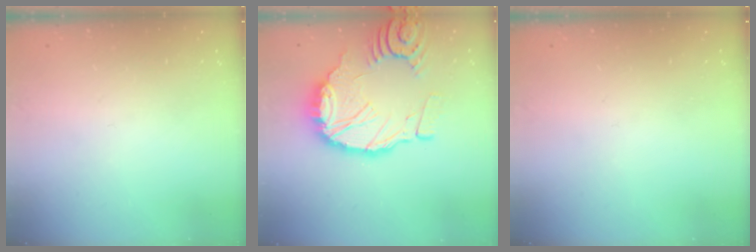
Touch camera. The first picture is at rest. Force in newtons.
{"total": 19.0, "press": 18.9, "slide": 2.1}
{"total": 0.0}